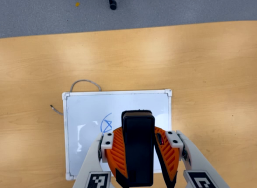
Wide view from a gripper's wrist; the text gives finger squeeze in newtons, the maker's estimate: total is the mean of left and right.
{"total": 8.4, "left": 8.2, "right": 8.7}